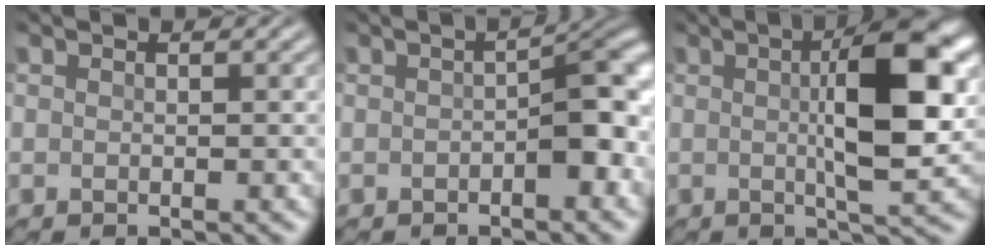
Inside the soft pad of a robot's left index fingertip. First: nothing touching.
{"total": 5.8, "force": [-1.0, 2.4, 5.2], "torque": [-0.069, 0.008, -0.015]}
{"total": 8.5, "force": [1.4, 2.2, 8.1], "torque": [-0.128, 0.012, 0.019]}